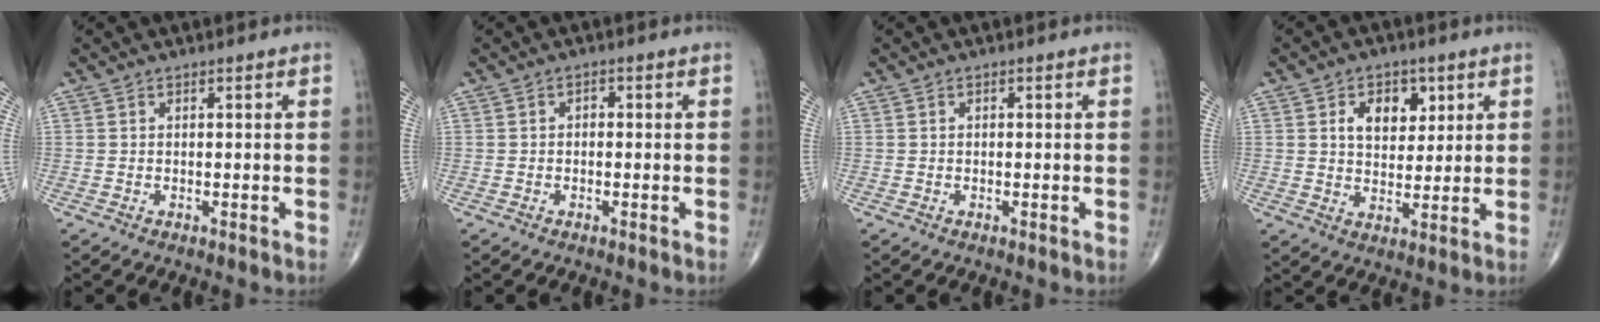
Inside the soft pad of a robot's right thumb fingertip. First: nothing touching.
{"total": 1.0, "force": [-0.1, 0.8, 0.7], "torque": [-0.004, 0.004, -0.006]}
{"total": 0.0}
{"total": 7.9, "force": [2.9, 5.4, 5.0], "torque": [-0.044, -0.012, 0.047]}